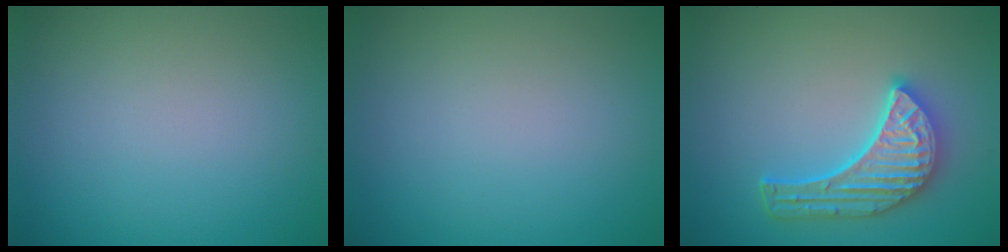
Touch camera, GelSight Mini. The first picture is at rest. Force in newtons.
{"total": 0.0}
{"total": 5.4, "press": 4.5, "slide": 3.0}